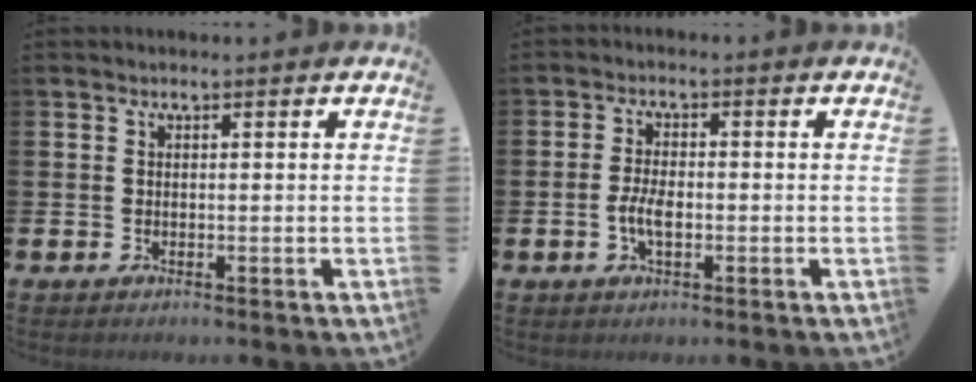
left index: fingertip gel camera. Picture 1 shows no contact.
{"total": 3.4, "force": [-0.6, 1.5, 3.0], "torque": [-0.053, 0.003, -0.012]}